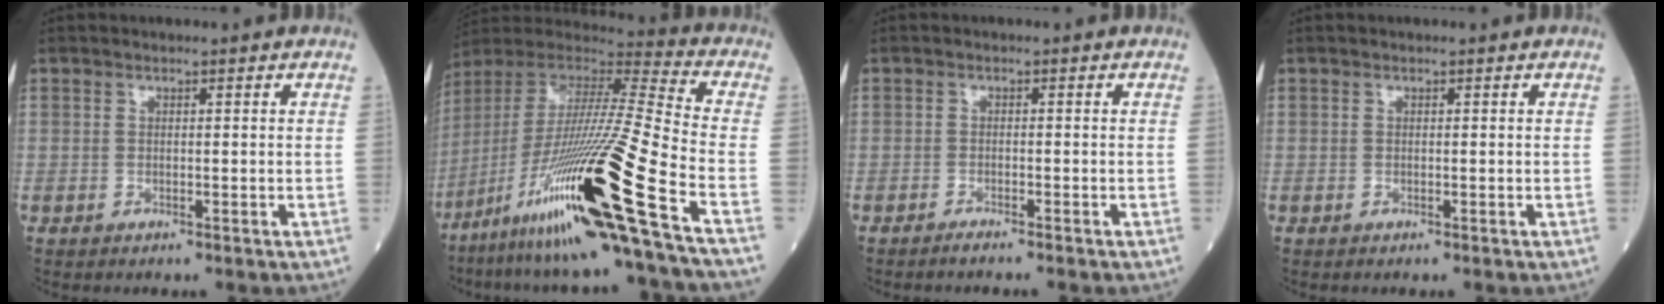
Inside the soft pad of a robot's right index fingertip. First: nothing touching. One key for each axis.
{"total": 27.6, "fx": -13.8, "fy": -1.3, "fz": 23.8, "tx": -0.455, "ty": -0.051, "tz": -0.256}
{"total": 1.7, "fx": -1.5, "fy": -0.3, "fz": 0.8, "tx": -0.012, "ty": 0.002, "tz": -0.020}
{"total": 0.0}